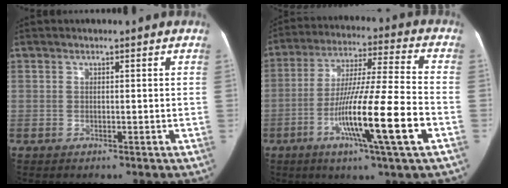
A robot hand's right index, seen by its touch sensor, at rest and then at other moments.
{"total": 16.6, "force": [-5.9, -0.6, 15.5], "torque": [-0.278, -0.015, -0.106]}